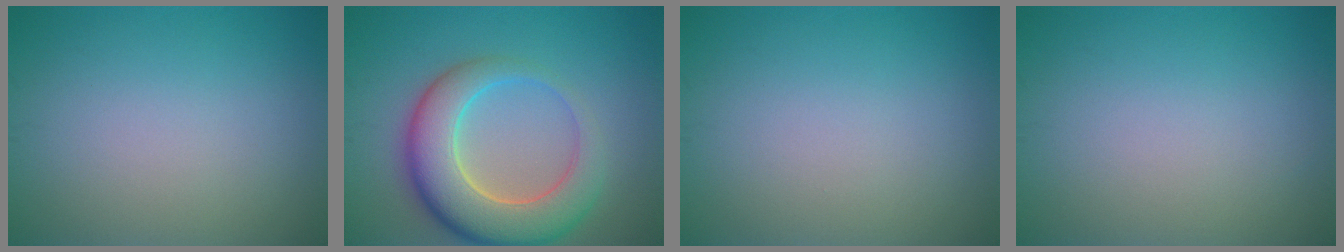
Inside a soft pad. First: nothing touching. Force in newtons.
{"total": 8.5, "press": 8.5, "slide": 0.6}
{"total": 0.0}
{"total": 0.0}